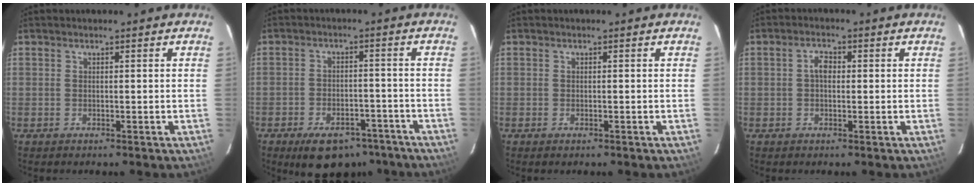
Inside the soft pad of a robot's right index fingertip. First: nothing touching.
{"total": 12.6, "force": [-9.1, 6.6, 5.8], "torque": [-0.118, 0.013, -0.115]}
{"total": 0.5, "force": [-0.4, 0.3, 0.3], "torque": [-0.005, -0.001, -0.007]}
{"total": 2.6, "force": [0.1, 1.7, 1.9], "torque": [-0.036, 0.010, 0.001]}